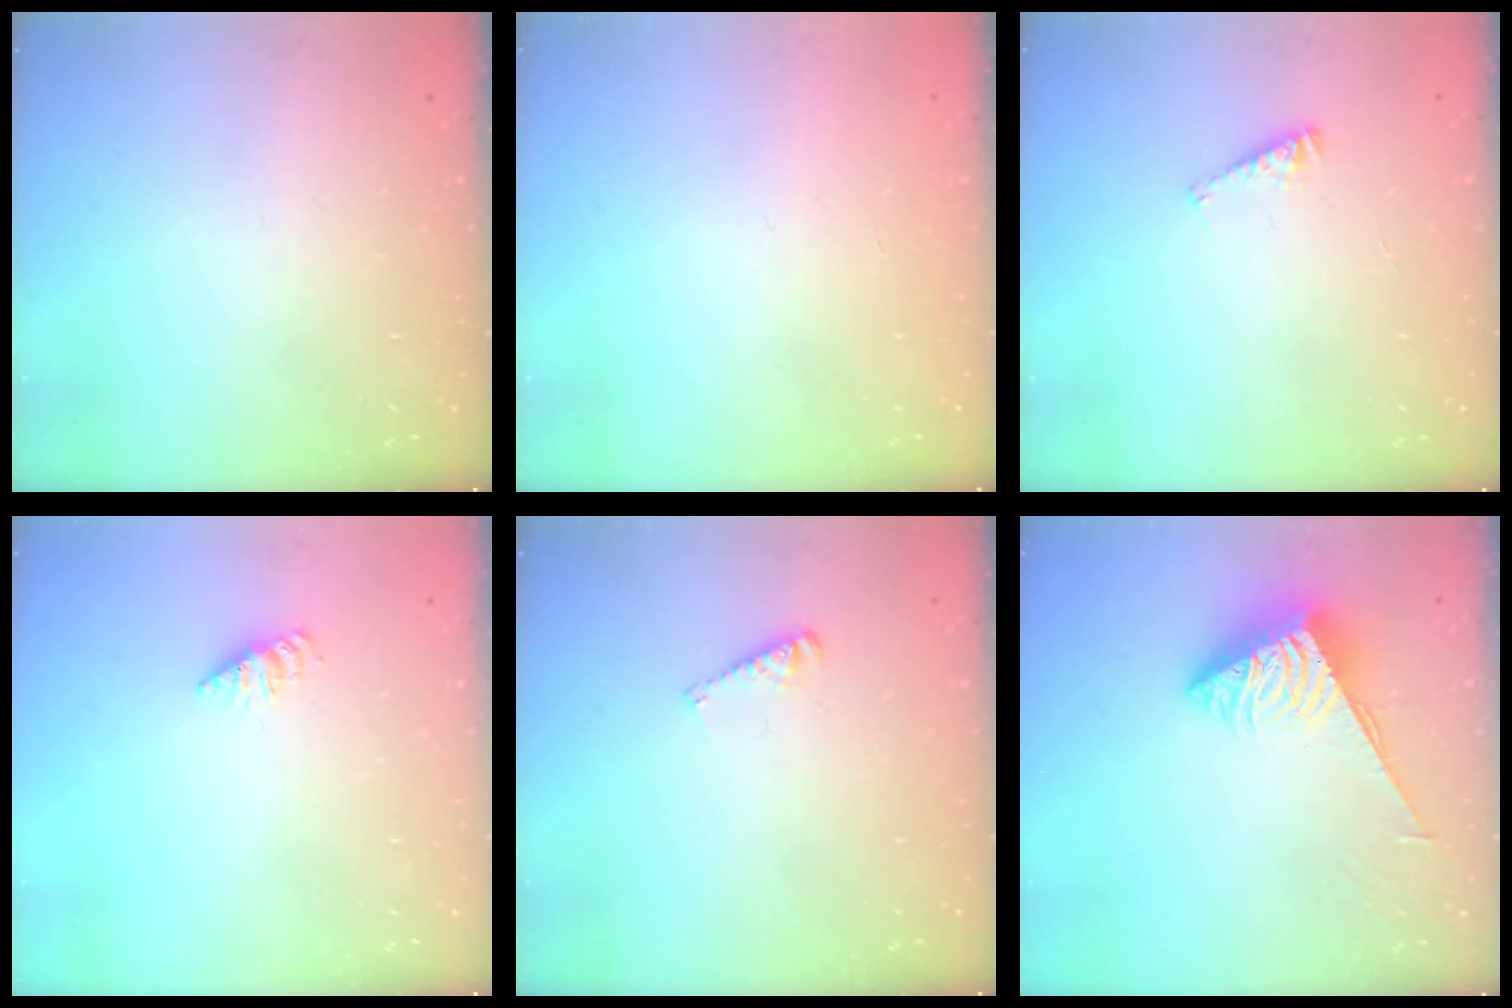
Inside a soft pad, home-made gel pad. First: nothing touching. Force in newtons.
{"total": 0.0}
{"total": 3.2, "press": 3.2, "slide": 0.4}
{"total": 2.6, "press": 2.6, "slide": 0.4}
{"total": 3.5, "press": 3.5, "slide": 0.3}
{"total": 3.9, "press": 3.9, "slide": 0.5}